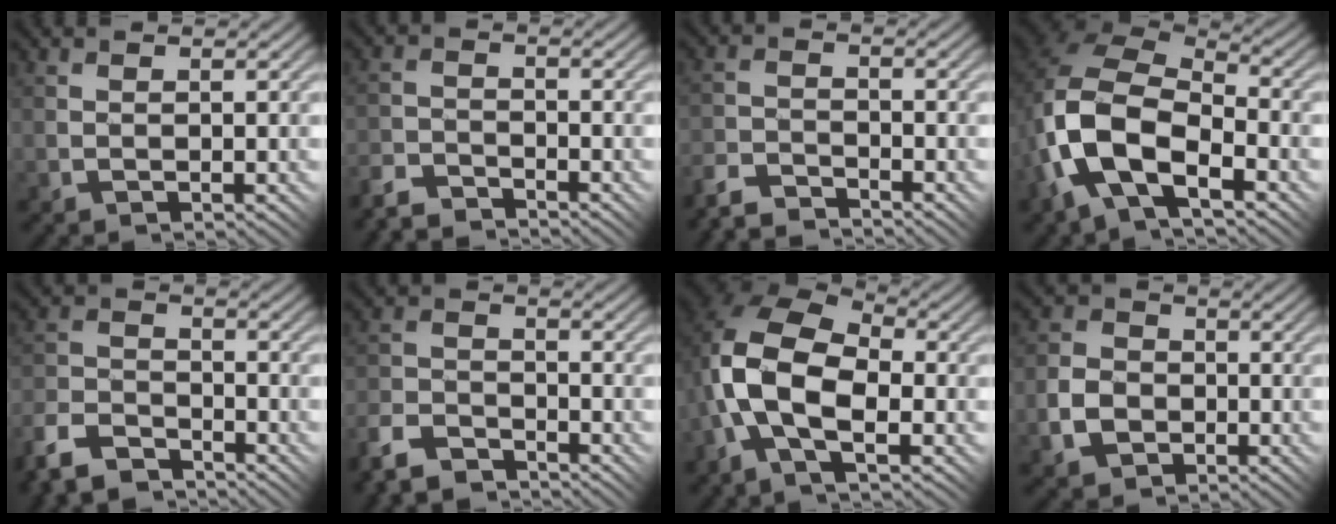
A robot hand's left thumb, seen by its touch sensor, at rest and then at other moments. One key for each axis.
{"total": 4.6, "fx": -4.5, "fy": 0.9, "fz": 0.7, "tx": -0.013, "ty": 0.001, "tz": -0.098}
{"total": 5.1, "fx": -4.9, "fy": 0.8, "fz": 1.0, "tx": -0.020, "ty": 0.000, "tz": -0.108}
{"total": 13.5, "fx": -5.0, "fy": 7.6, "fz": 10.1, "tx": -0.231, "ty": -0.021, "tz": -0.096}
{"total": 7.9, "fx": -6.7, "fy": 3.2, "fz": 2.8, "tx": -0.069, "ty": -0.007, "tz": -0.140}
{"total": 6.3, "fx": -5.6, "fy": 2.3, "fz": 1.9, "tx": -0.042, "ty": -0.004, "tz": -0.121}
{"total": 11.6, "fx": -2.0, "fy": 6.6, "fz": 9.3, "tx": -0.206, "ty": 0.001, "tz": -0.050}
{"total": 5.0, "fx": -1.6, "fy": 4.3, "fz": 2.0, "tx": -0.055, "ty": -0.007, "tz": -0.039}